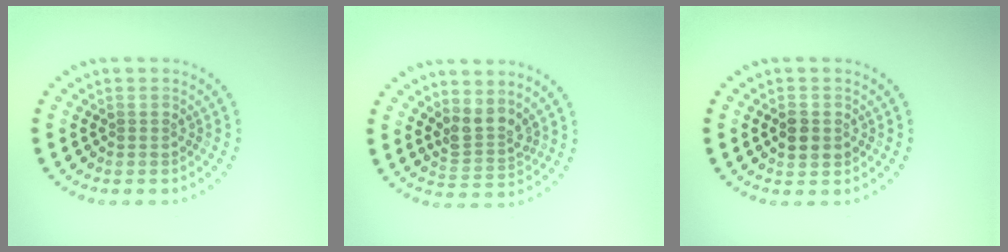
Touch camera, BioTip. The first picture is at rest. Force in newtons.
{"total": 2.5, "press": 1.9, "slide": 1.7}
{"total": 1.8, "press": 1.8, "slide": 0.1}